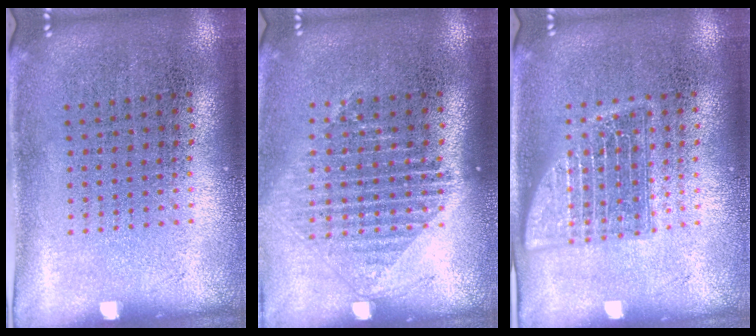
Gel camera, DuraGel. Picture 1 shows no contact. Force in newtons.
{"total": 1.2, "press": 1.1, "slide": 0.6}
{"total": 2.2, "press": 2.2, "slide": 0.3}